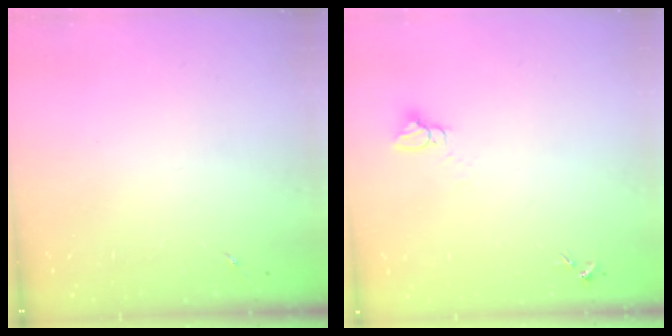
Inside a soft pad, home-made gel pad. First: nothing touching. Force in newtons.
{"total": 3.0, "press": 3.0, "slide": 0.1}